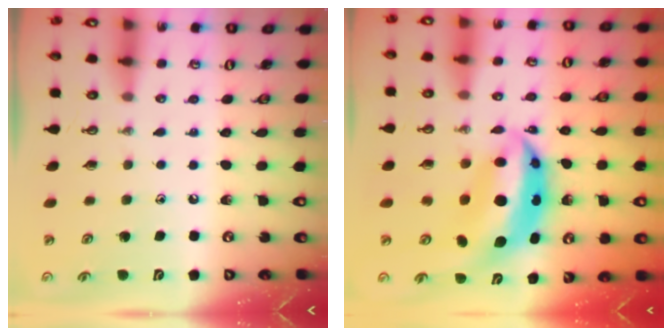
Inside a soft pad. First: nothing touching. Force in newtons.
{"total": 12.2, "press": 12.2, "slide": 1.1}